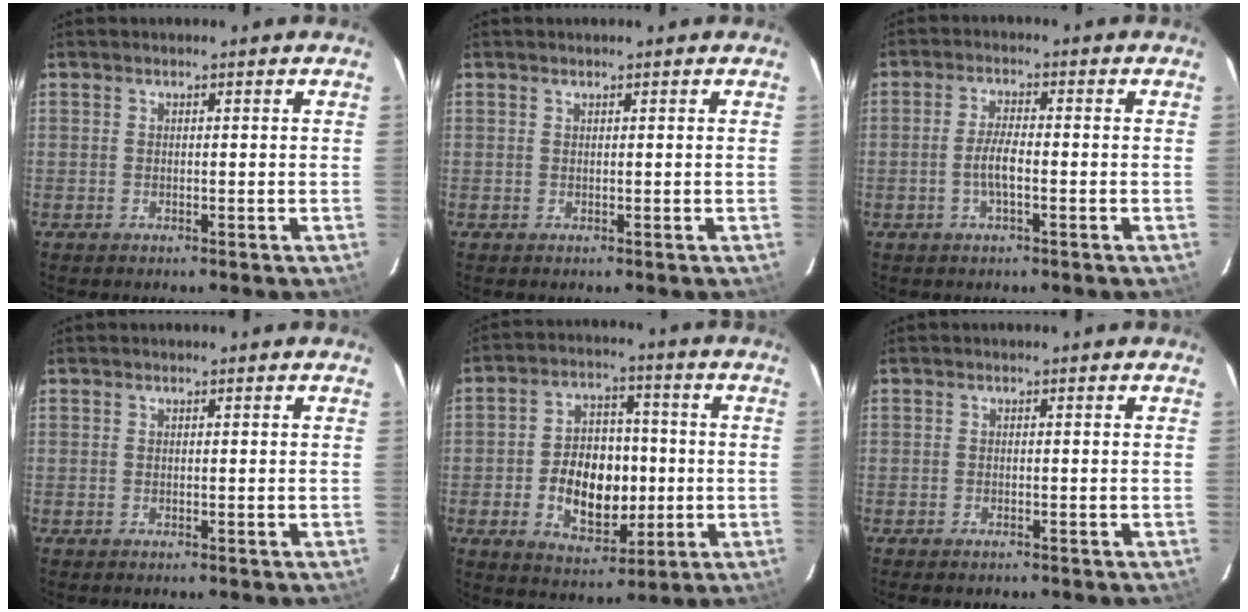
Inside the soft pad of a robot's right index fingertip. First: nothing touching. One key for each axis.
{"total": 0.0}
{"total": 3.9, "fx": -1.1, "fy": 0.8, "fz": 3.6, "tx": -0.074, "ty": 0.004, "tz": -0.021}
{"total": 0.0}
{"total": 12.9, "fx": -2.2, "fy": 8.7, "fz": 9.3, "tx": -0.181, "ty": 0.018, "tz": -0.020}
{"total": 1.3, "fx": -1.1, "fy": 0.3, "fz": 0.6, "tx": -0.016, "ty": -0.003, "tz": -0.021}